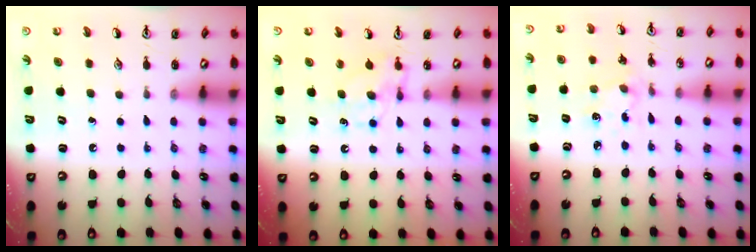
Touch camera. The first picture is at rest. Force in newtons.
{"total": 6.7, "press": 6.7, "slide": 0.1}
{"total": 2.1, "press": 2.0, "slide": 0.7}